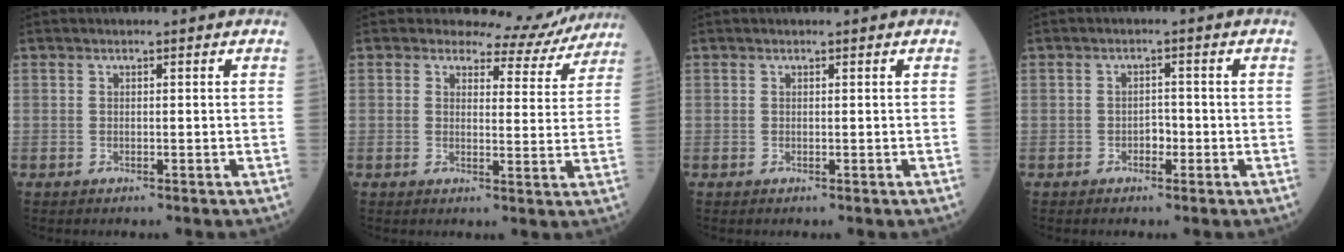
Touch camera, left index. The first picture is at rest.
{"total": 7.3, "force": [6.9, 2.6, -0.2], "torque": [0.011, -0.020, 0.067]}
{"total": 0.0}
{"total": 1.7, "force": [-0.8, 1.1, 1.1], "torque": [-0.012, 0.005, -0.015]}